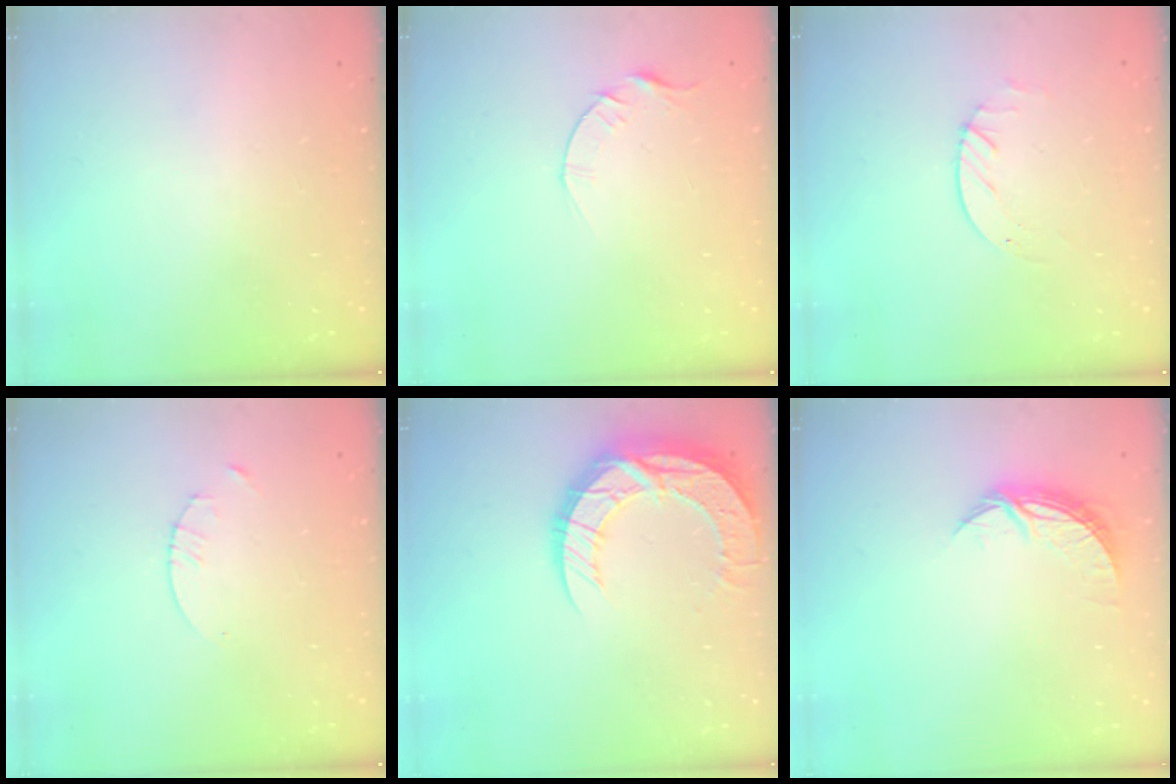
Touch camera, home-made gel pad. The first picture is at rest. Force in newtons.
{"total": 4.1, "press": 4.0, "slide": 0.5}
{"total": 1.7, "press": 1.7, "slide": 0.2}
{"total": 1.7, "press": 1.6, "slide": 0.2}
{"total": 15.6, "press": 15.6, "slide": 1.1}
{"total": 7.1, "press": 7.1, "slide": 0.3}